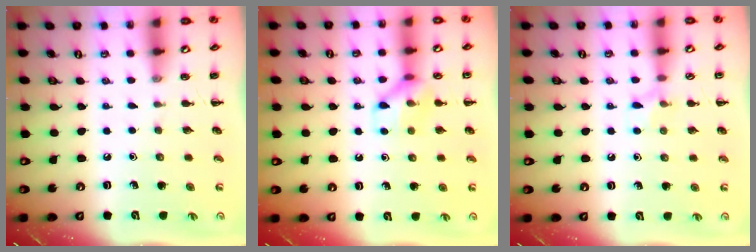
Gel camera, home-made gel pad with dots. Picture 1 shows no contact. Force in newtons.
{"total": 9.1, "press": 9.1, "slide": 0.4}
{"total": 6.1, "press": 5.8, "slide": 1.9}